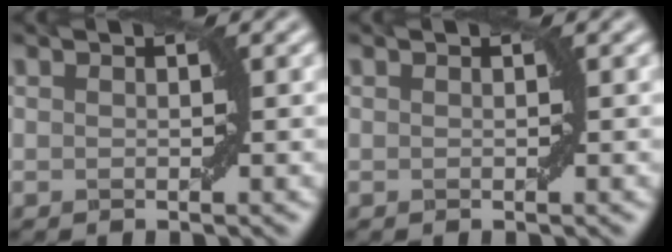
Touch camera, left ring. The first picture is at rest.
{"total": 0.0}